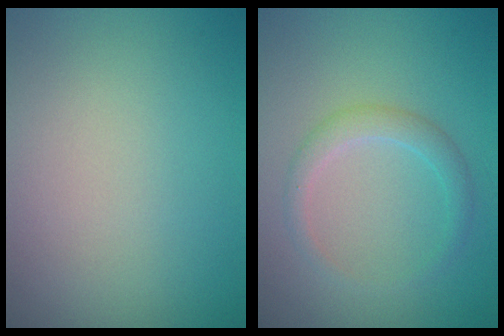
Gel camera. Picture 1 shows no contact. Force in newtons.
{"total": 1.9, "press": 1.9, "slide": 0.2}